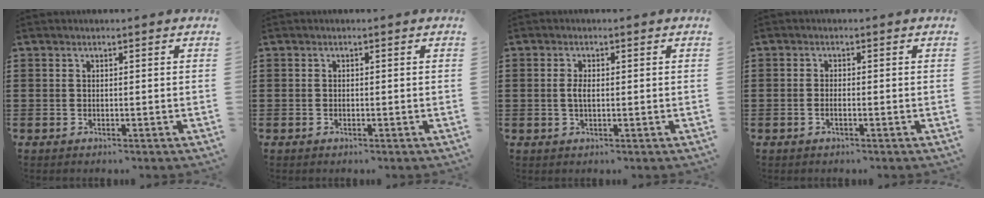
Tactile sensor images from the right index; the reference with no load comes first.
{"total": 0.0}
{"total": 2.2, "force": [0.0, 0.9, 2.0], "torque": [-0.047, -0.002, -0.003]}
{"total": 0.9, "force": [-0.4, 0.1, 0.8], "torque": [-0.017, -0.007, -0.005]}